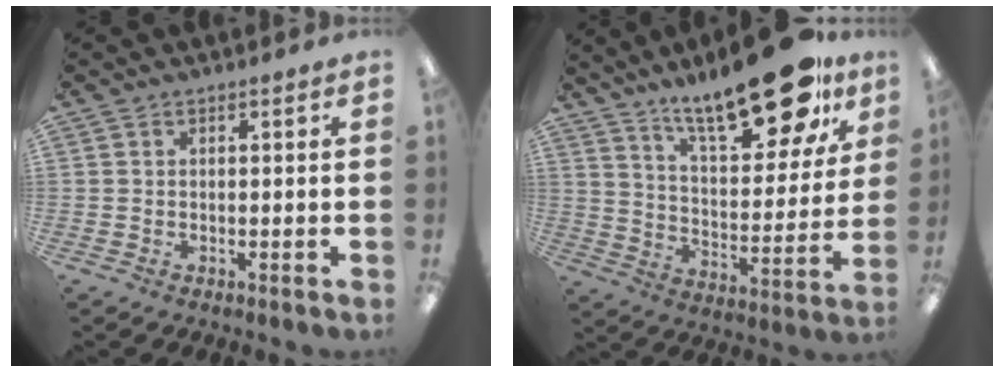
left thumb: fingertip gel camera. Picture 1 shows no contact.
{"total": 23.5, "force": [17.2, 7.9, 13.9], "torque": [-0.208, -0.105, 0.285]}